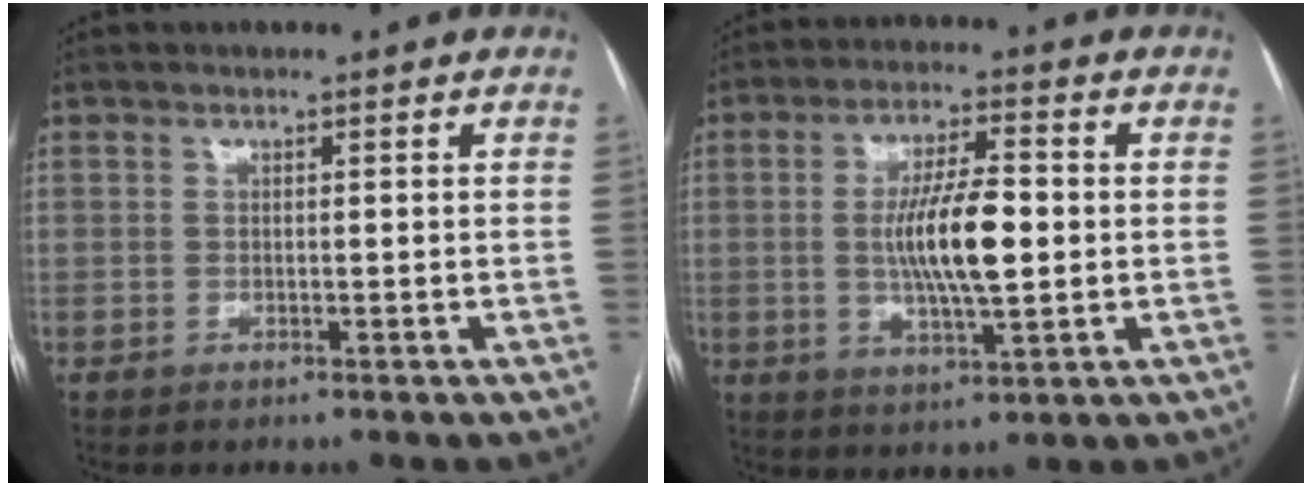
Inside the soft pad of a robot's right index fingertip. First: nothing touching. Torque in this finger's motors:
{"motor_torque": [0.39, 0.00, 0.44, 0.12]}